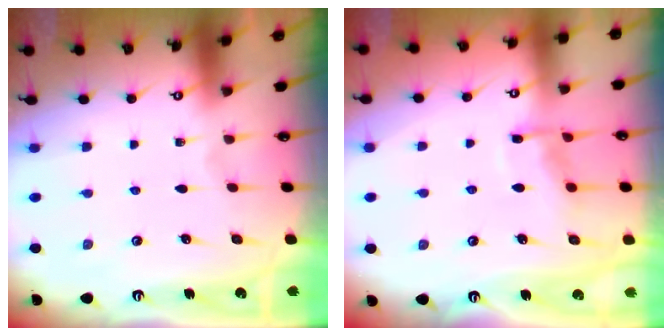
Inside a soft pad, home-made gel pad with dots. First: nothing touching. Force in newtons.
{"total": 8.6, "press": 8.6, "slide": 0.9}